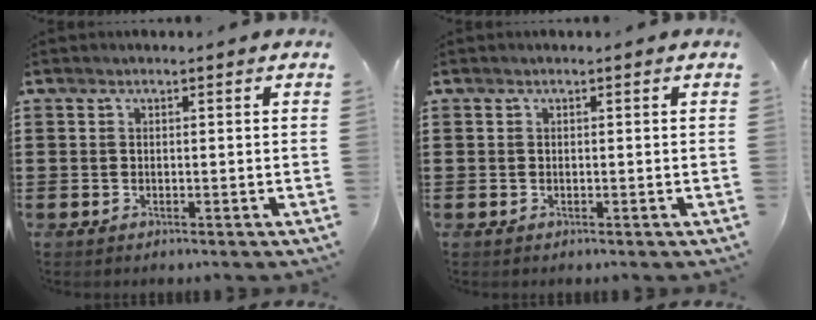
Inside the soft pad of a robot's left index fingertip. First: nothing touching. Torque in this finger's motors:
{"motor_torque": [-0.01, -0.01, 0.00, 0.01]}